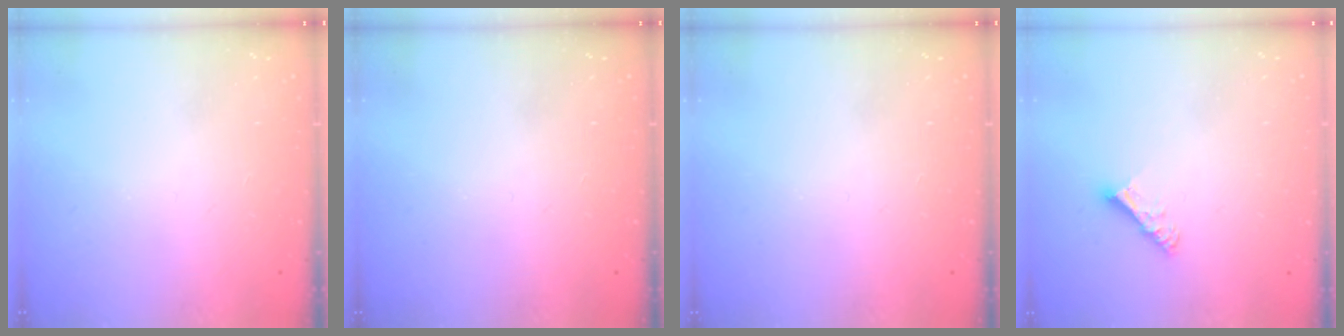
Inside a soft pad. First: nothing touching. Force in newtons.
{"total": 0.0}
{"total": 0.0}
{"total": 5.5, "press": 5.5, "slide": 0.3}